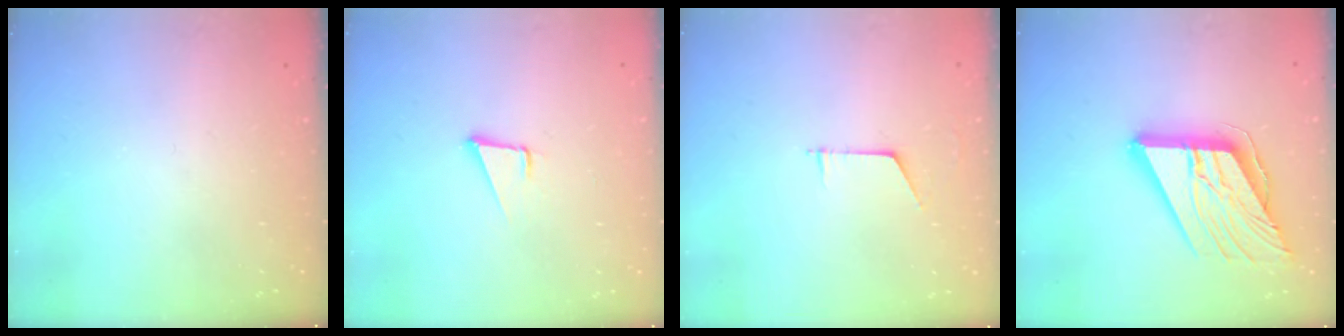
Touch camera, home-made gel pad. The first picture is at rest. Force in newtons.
{"total": 3.4, "press": 2.6, "slide": 2.2}
{"total": 4.5, "press": 4.5, "slide": 0.4}
{"total": 17.6, "press": 17.4, "slide": 3.0}